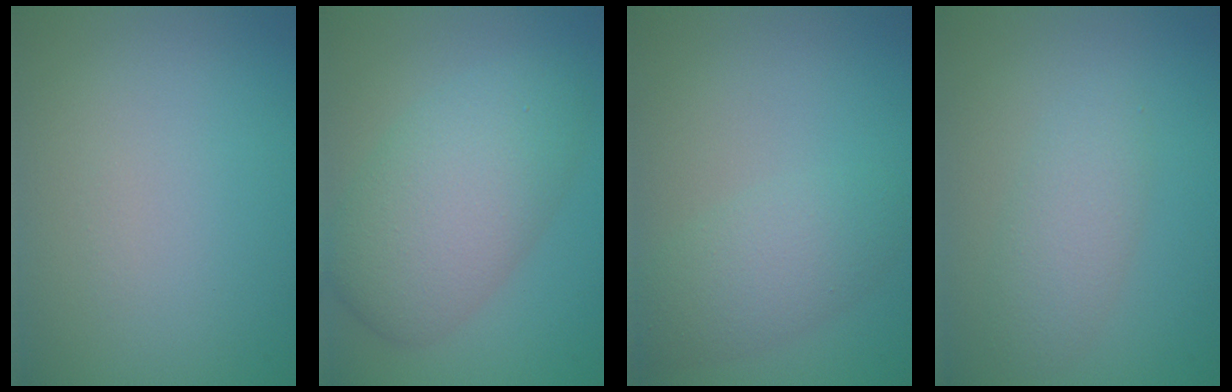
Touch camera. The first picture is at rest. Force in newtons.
{"total": 7.1, "press": 7.1, "slide": 0.2}
{"total": 3.3, "press": 3.3, "slide": 0.1}
{"total": 2.7, "press": 2.7, "slide": 0.1}